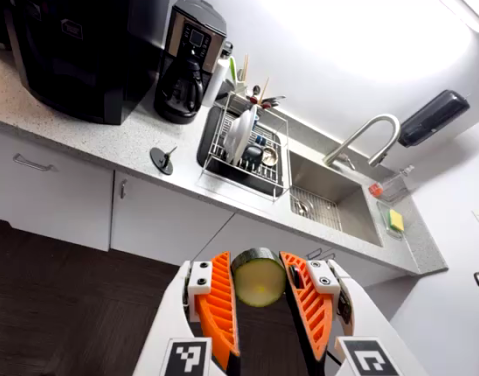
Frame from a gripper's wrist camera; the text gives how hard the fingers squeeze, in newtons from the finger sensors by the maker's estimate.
{"total": 9.8, "left": 9.8, "right": 9.7}